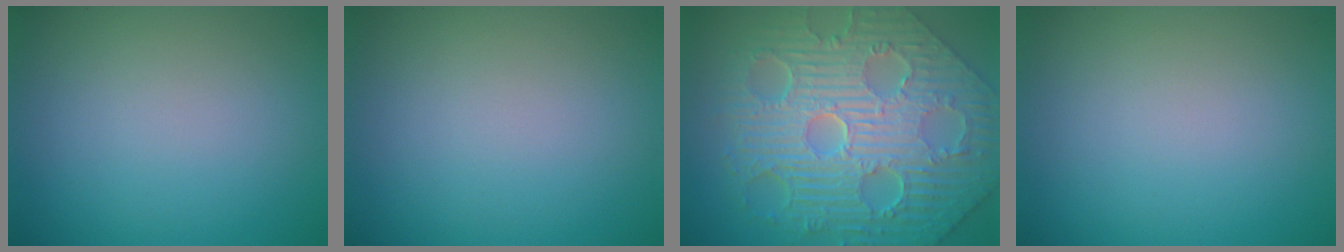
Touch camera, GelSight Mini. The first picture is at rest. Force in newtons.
{"total": 0.0}
{"total": 12.1, "press": 8.1, "slide": 9.0}
{"total": 0.0}